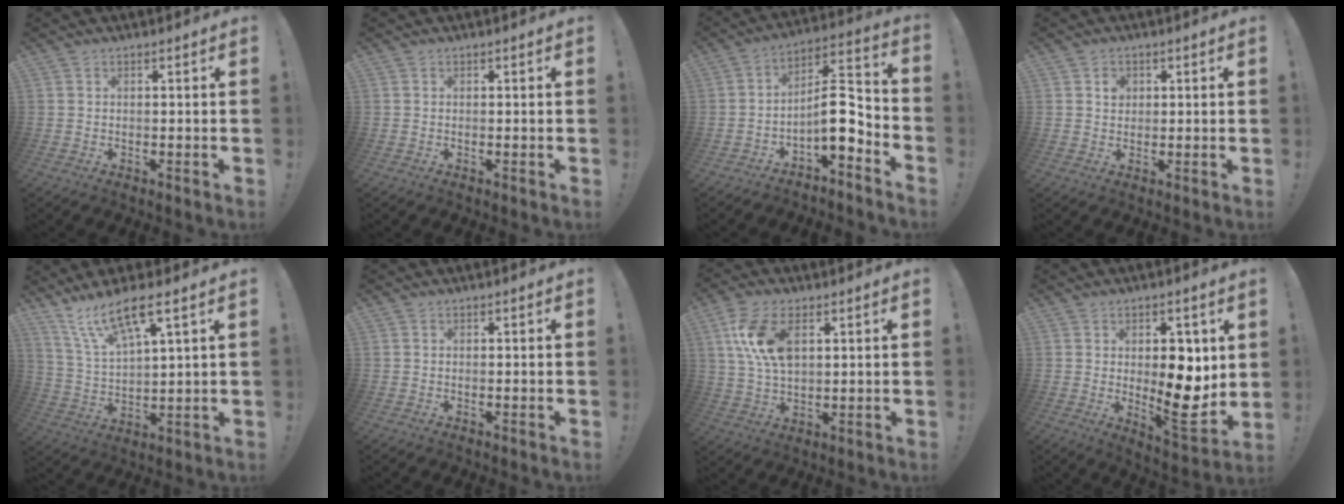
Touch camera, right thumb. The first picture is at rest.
{"total": 0.0}
{"total": 12.1, "force": [-3.6, 4.8, 10.5], "torque": [-0.169, 0.018, -0.057]}
{"total": 2.6, "force": [0.9, 2.3, 0.9], "torque": [0.010, -0.007, 0.009]}
{"total": 12.6, "force": [8.7, 2.9, 8.6], "torque": [-0.166, -0.040, 0.151]}
{"total": 0.0}
{"total": 11.9, "force": [4.5, 6.5, 8.9], "torque": [-0.177, -0.008, 0.083]}
{"total": 11.9, "force": [1.1, 5.9, 10.3], "torque": [-0.127, -0.016, 0.021]}